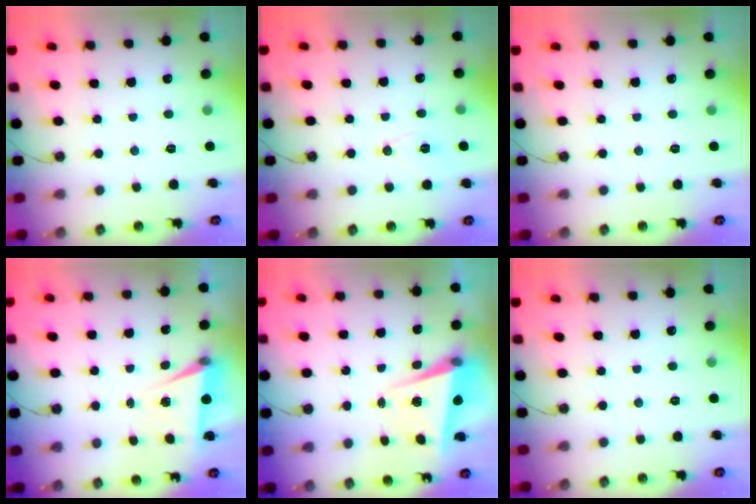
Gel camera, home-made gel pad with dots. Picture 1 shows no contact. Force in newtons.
{"total": 7.9, "press": 7.0, "slide": 3.6}
{"total": 0.0}
{"total": 5.4, "press": 3.0, "slide": 4.5}
{"total": 4.8, "press": 4.7, "slide": 1.1}
{"total": 0.0}